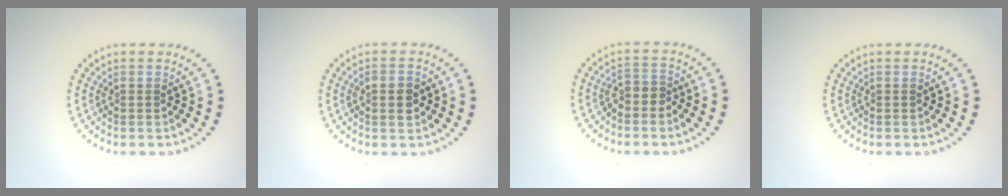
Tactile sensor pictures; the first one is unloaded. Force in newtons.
{"total": 2.0, "press": 2.0, "slide": 0.2}
{"total": 1.8, "press": 1.6, "slide": 0.9}
{"total": 0.0}